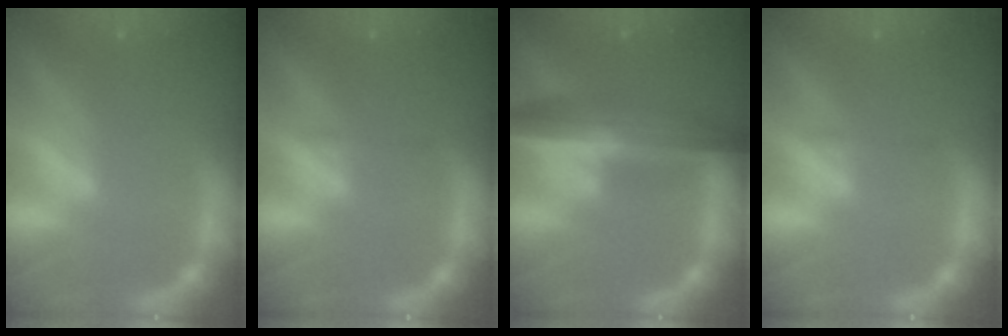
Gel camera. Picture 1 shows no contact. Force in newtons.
{"total": 0.9}
{"total": 8.0}
{"total": 0.9}